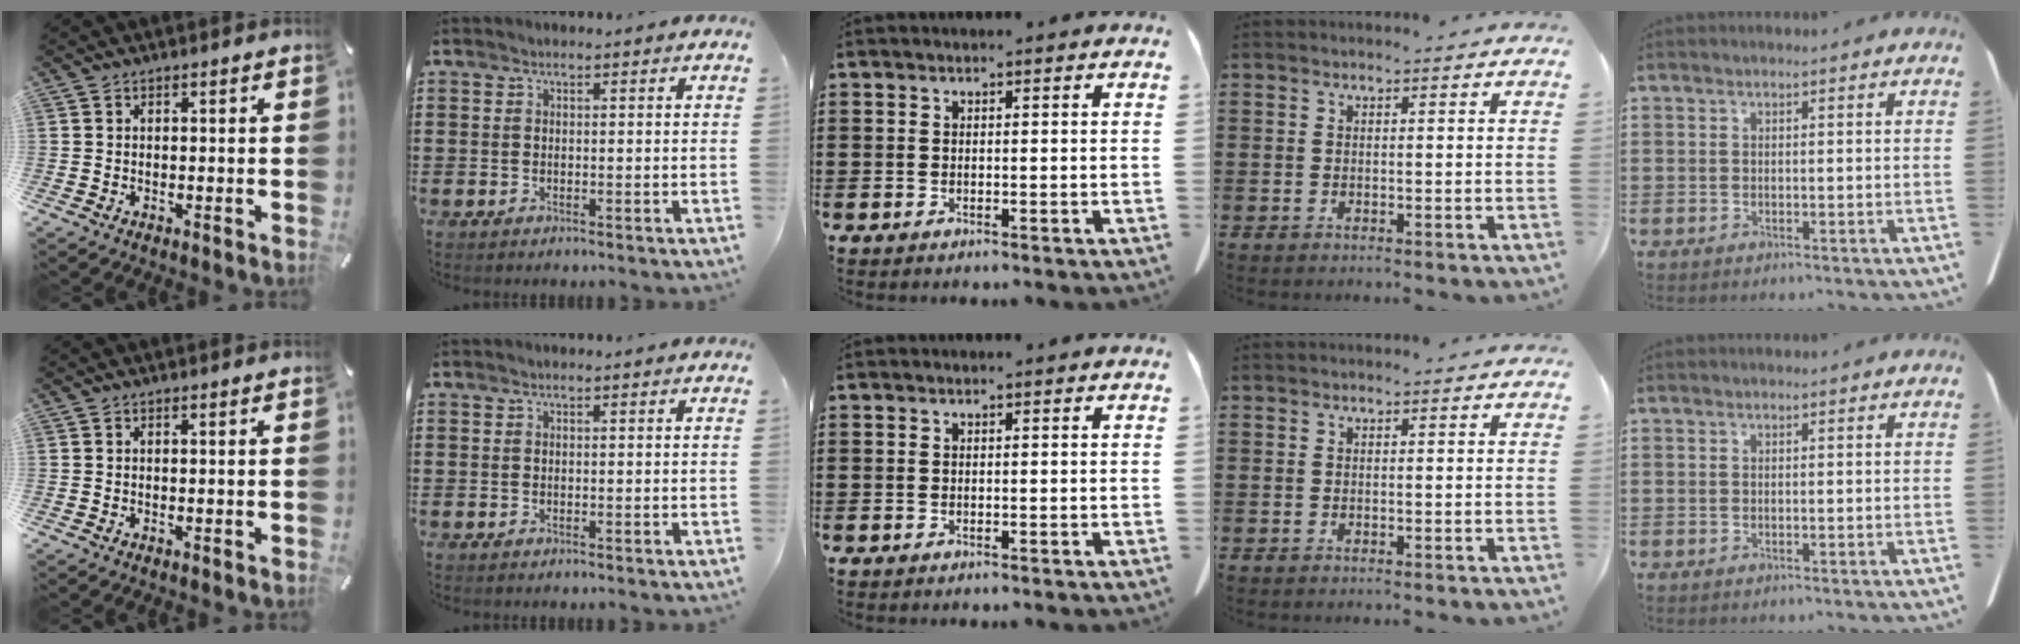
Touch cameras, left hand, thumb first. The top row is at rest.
{}